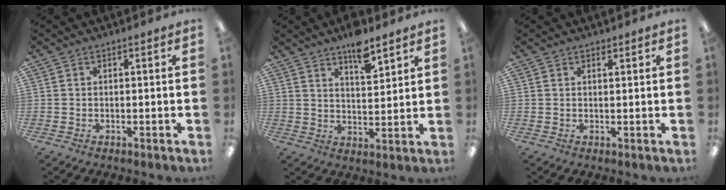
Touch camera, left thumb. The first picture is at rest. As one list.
[{"total": 8.3, "force": [6.3, 2.7, 4.6], "torque": [-0.066, -0.038, 0.106]}, {"total": 0.9, "force": [0.8, 0.4, 0.2], "torque": [0.004, -0.004, 0.014]}]